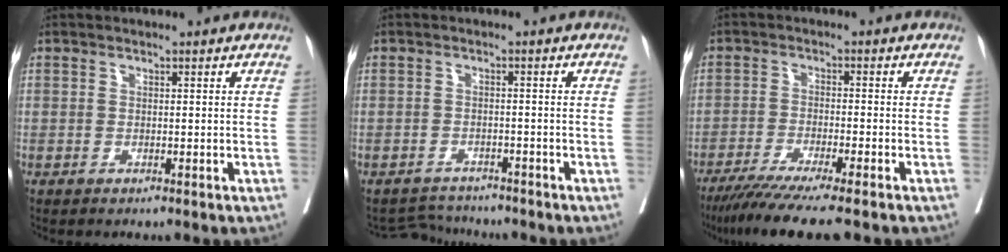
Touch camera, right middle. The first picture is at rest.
{"total": 3.8, "force": [-3.7, 0.4, -0.8], "torque": [0.012, 0.000, -0.059]}
{"total": 9.6, "force": [-7.7, -0.8, 5.7], "torque": [-0.079, -0.027, -0.124]}